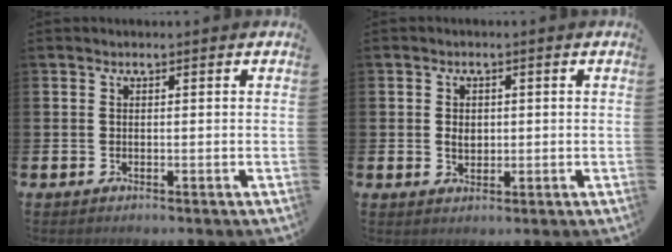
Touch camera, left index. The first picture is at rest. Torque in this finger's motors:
{"motor_torque": [0.30, 0.12, 0.06, 0.05]}